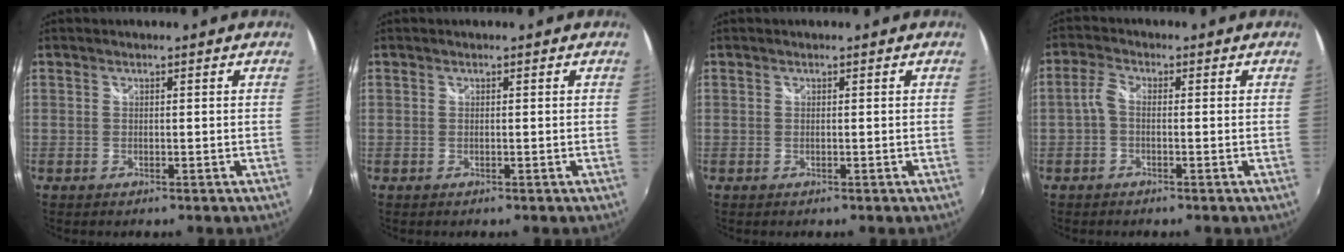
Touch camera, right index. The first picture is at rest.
{"total": 0.0}
{"total": 0.0}
{"total": 2.5, "force": [-0.7, 1.2, 2.1], "torque": [-0.049, 0.007, -0.018]}